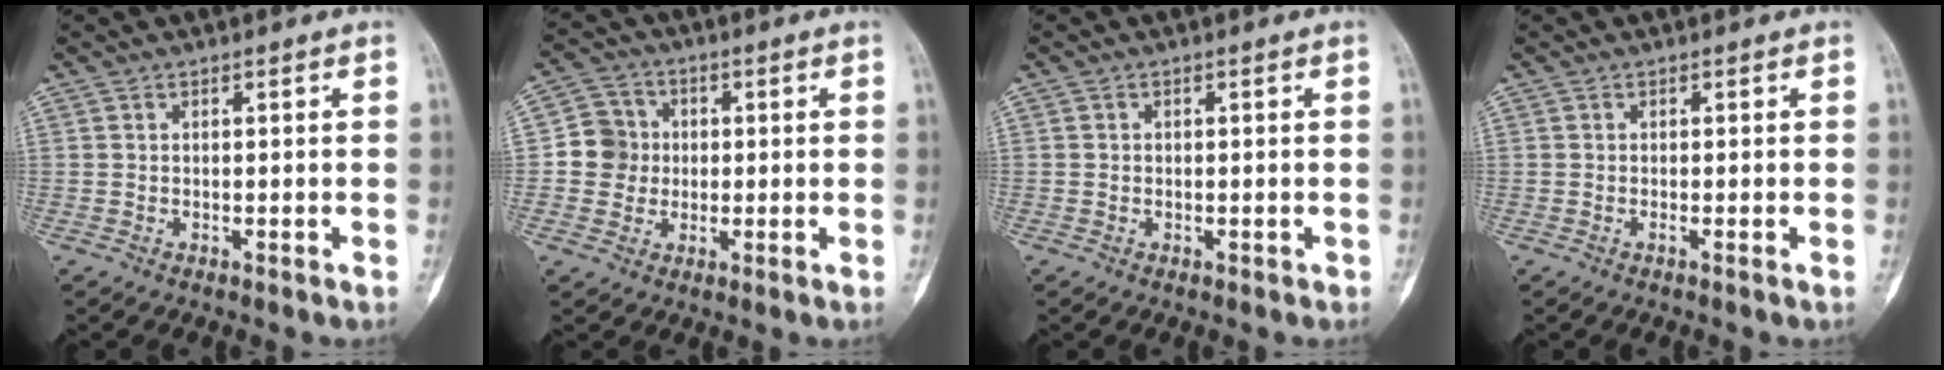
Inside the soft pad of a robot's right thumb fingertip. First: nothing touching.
{"total": 7.2, "force": [-0.3, 6.9, 1.9], "torque": [0.003, 0.013, -0.014]}
{"total": 0.8, "force": [-0.2, 0.8, 0.0], "torque": [0.010, 0.006, -0.006]}
{"total": 0.6, "force": [-0.3, -0.1, 0.6], "torque": [-0.008, -0.001, -0.005]}